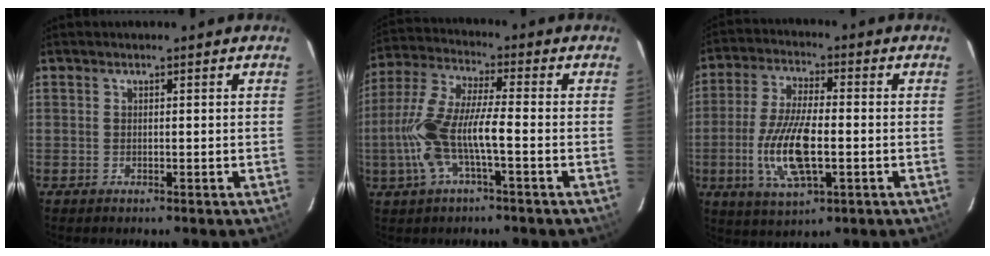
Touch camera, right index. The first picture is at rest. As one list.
[{"total": 12.3, "force": [-3.3, 2.6, 11.6], "torque": [-0.250, 0.002, -0.063]}, {"total": 12.9, "force": [-2.8, 4.4, 11.8], "torque": [-0.245, -0.007, -0.051]}]